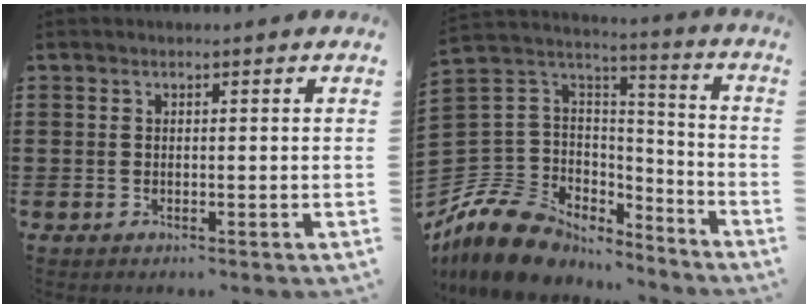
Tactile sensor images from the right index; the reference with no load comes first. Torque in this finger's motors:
{"motor_torque": [1.39, -0.74, -0.02, -0.21]}